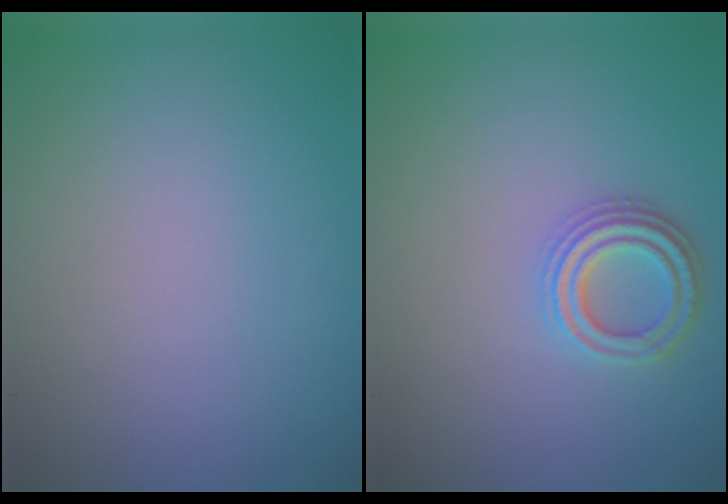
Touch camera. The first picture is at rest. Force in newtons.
{"total": 3.0, "press": 2.7, "slide": 1.1}